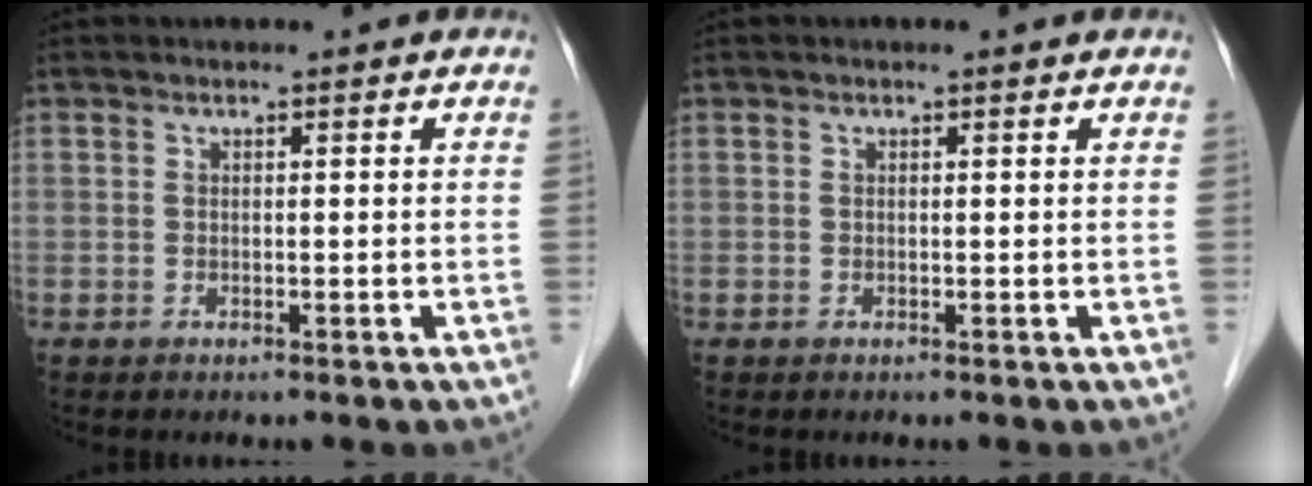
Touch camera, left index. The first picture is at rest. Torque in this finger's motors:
{"motor_torque": [0.35, -0.30, 0.11, 0.00]}